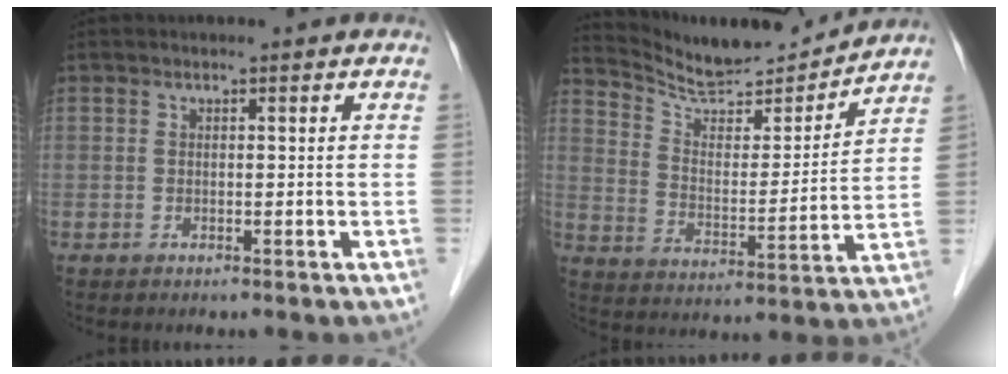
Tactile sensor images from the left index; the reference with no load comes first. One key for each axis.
{"total": 13.1, "fx": 12.7, "fy": 0.7, "fz": 2.9, "tx": -0.057, "ty": -0.008, "tz": 0.214}